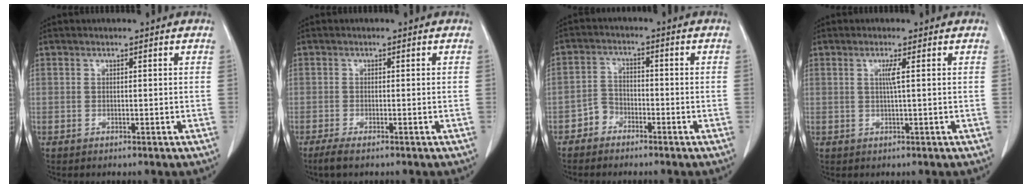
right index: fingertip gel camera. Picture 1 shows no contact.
{"total": 2.5, "force": [-1.8, 0.4, 1.7], "torque": [-0.033, -0.008, -0.032]}
{"total": 3.1, "force": [-2.0, 2.3, 0.4], "torque": [-0.002, 0.011, -0.042]}
{"total": 1.7, "force": [0.4, -0.4, 1.7], "torque": [-0.035, -0.001, 0.007]}